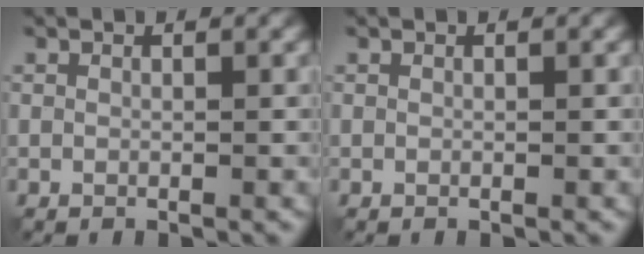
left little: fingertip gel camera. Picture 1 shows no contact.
{"total": 0.0}